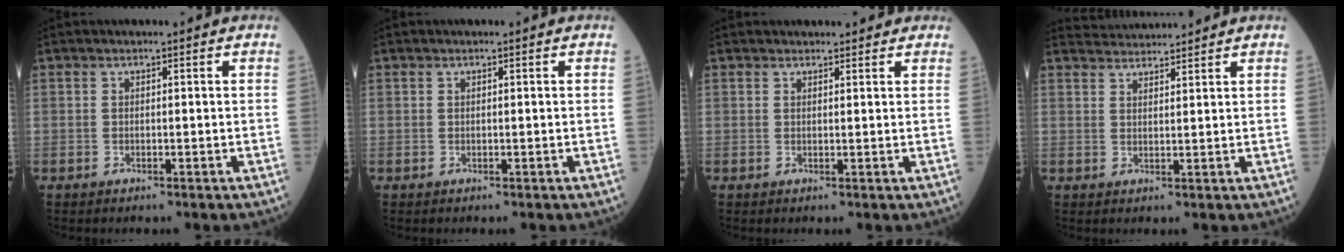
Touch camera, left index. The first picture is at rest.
{"total": 0.0}
{"total": 3.5, "force": [3.1, 1.4, 0.6], "torque": [-0.002, 0.014, 0.029]}
{"total": 4.4, "force": [4.4, 0.0, 0.1], "torque": [-0.011, 0.028, 0.078]}